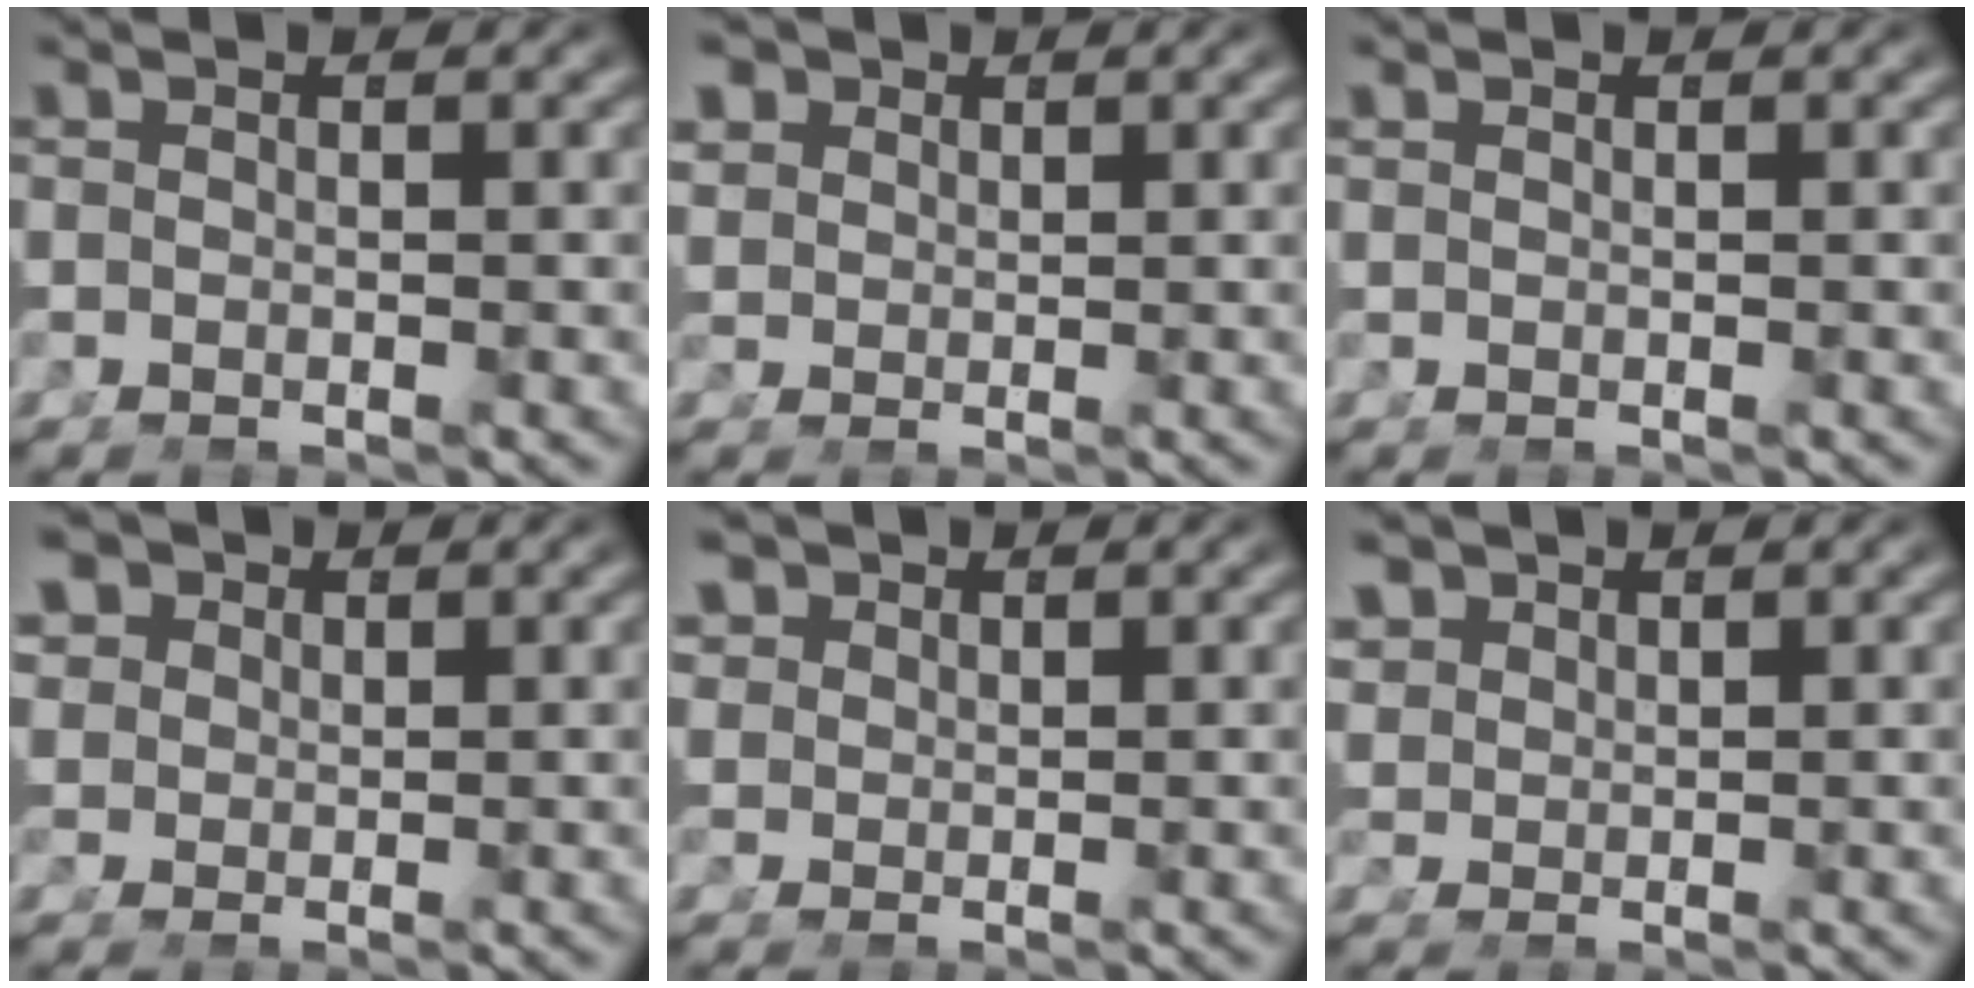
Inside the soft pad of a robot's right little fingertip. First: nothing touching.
{"total": 2.2, "force": [1.4, 1.3, 1.1], "torque": [-0.025, -0.004, 0.037]}
{"total": 0.7, "force": [0.5, -0.4, 0.1], "torque": [0.005, -0.002, 0.013]}
{"total": 3.1, "force": [1.8, 2.0, 1.5], "torque": [-0.032, -0.006, 0.041]}
{"total": 1.8, "force": [1.5, 0.8, 0.8], "torque": [-0.018, -0.005, 0.038]}
{"total": 1.7, "force": [1.5, 0.5, 0.6], "torque": [-0.014, -0.007, 0.044]}